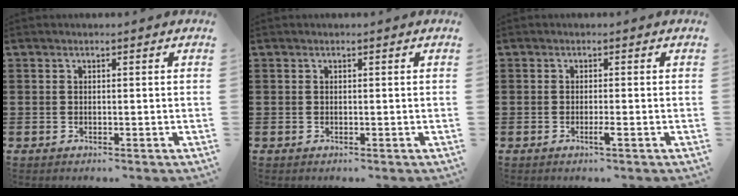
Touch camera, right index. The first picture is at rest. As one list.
[{"total": 0.0}, {"total": 1.6, "force": [-0.8, 0.0, 1.4], "torque": [-0.032, -0.007, -0.017]}]